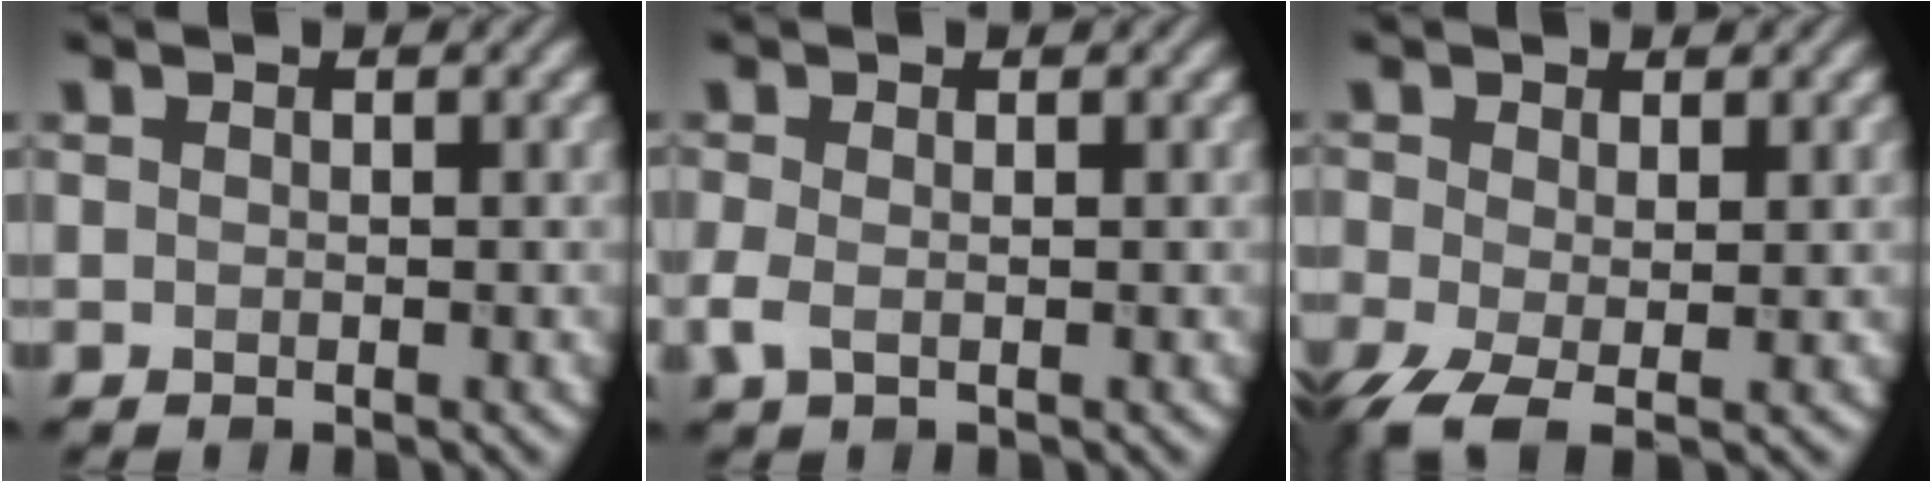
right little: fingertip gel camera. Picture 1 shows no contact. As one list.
[{"total": 1.7, "force": [-0.3, 0.8, 1.5], "torque": [-0.043, -0.005, -0.010]}, {"total": 4.4, "force": [-1.5, 2.1, 3.5], "torque": [-0.086, -0.013, -0.032]}]